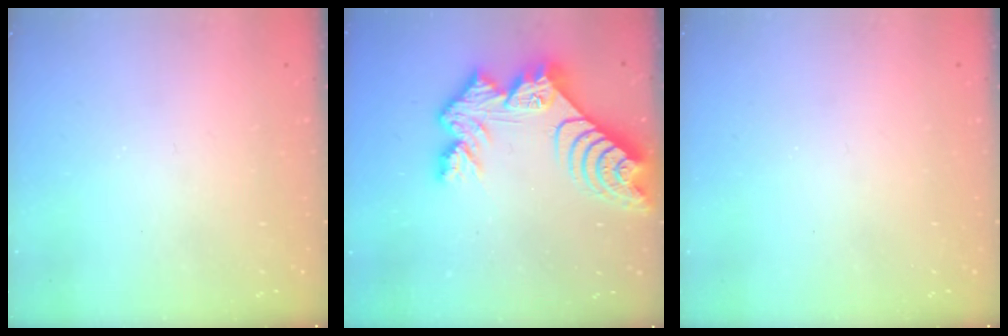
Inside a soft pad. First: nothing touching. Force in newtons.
{"total": 13.8, "press": 13.8, "slide": 1.3}
{"total": 0.0}